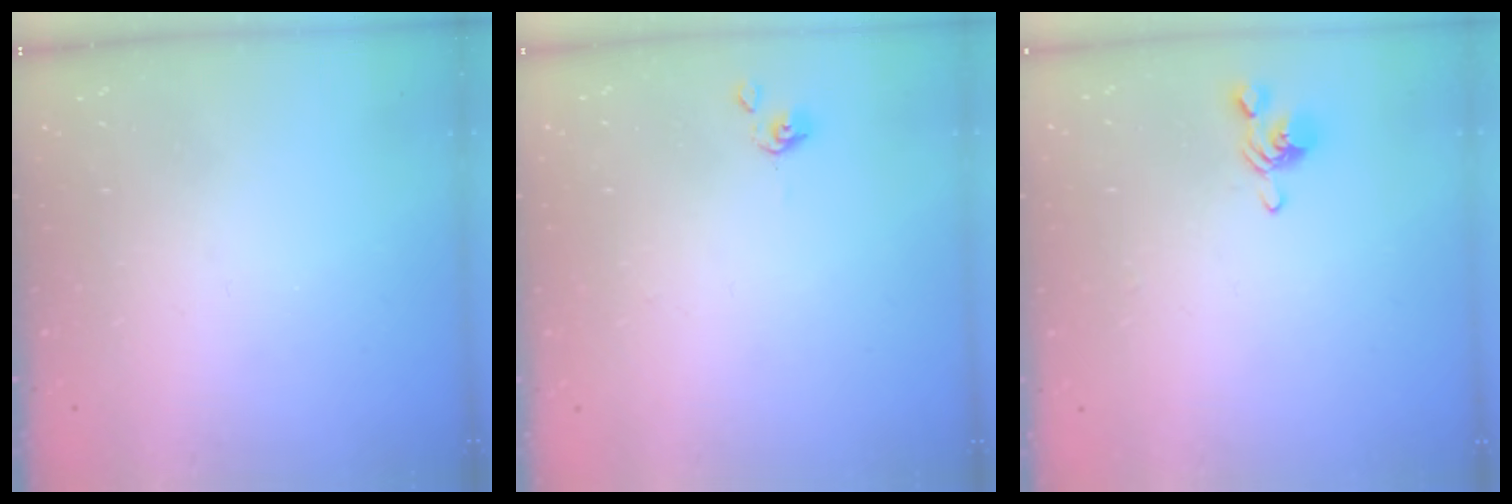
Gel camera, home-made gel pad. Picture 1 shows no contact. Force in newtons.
{"total": 0.0}
{"total": 1.1, "press": 0.8, "slide": 0.7}